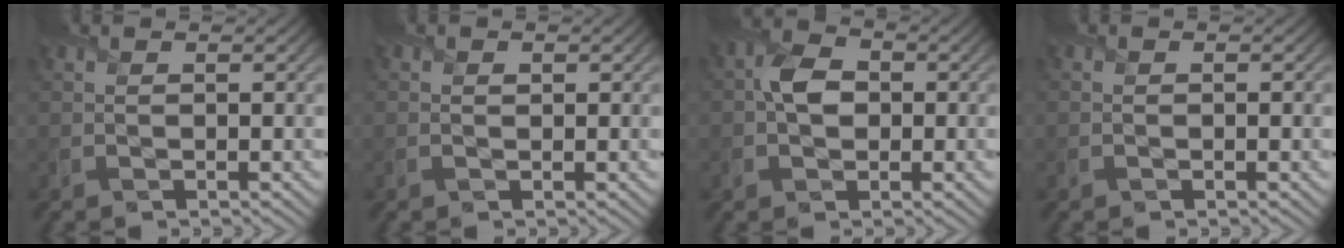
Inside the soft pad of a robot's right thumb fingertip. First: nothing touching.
{"total": 0.5, "force": [0.3, 0.4, 0.2], "torque": [-0.001, -0.002, 0.000]}
{"total": 4.2, "force": [0.0, 3.1, 2.8], "torque": [-0.056, 0.005, -0.012]}
{"total": 0.5, "force": [-0.1, 0.4, 0.3], "torque": [-0.001, -0.005, -0.001]}